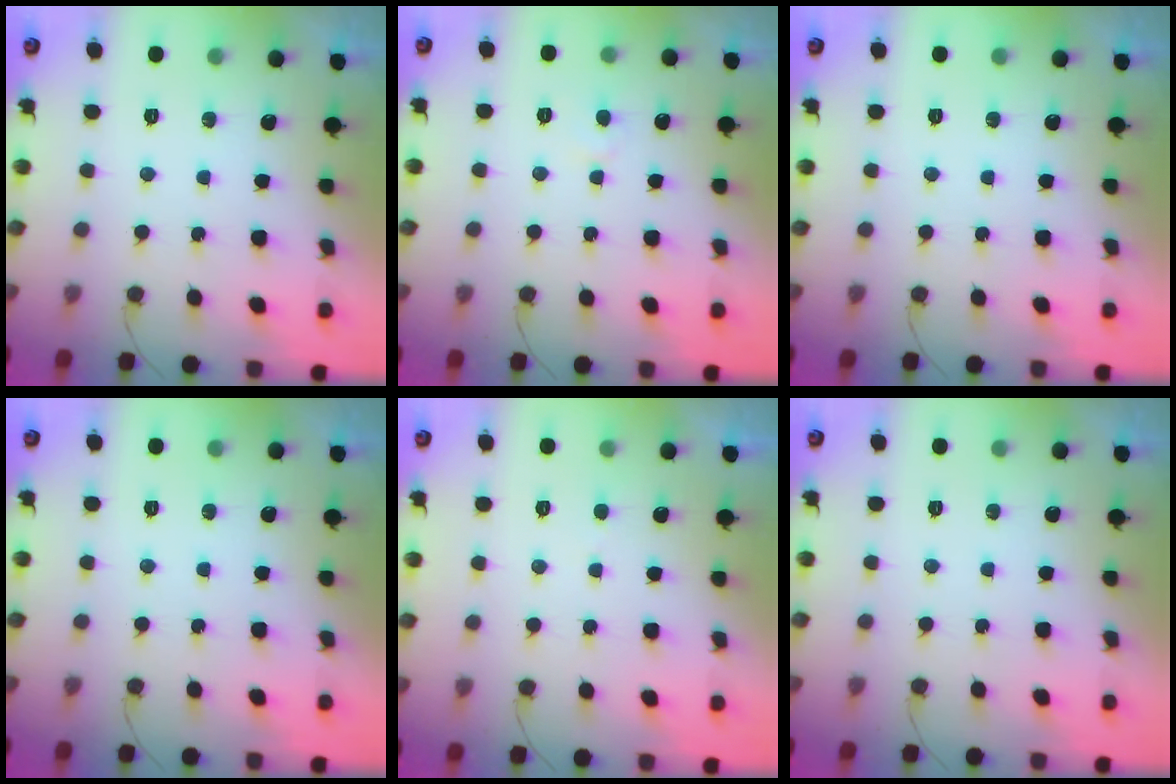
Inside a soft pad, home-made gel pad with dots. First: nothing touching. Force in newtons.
{"total": 3.9, "press": 3.9, "slide": 0.3}
{"total": 0.0}
{"total": 0.0}
{"total": 1.9, "press": 1.9, "slide": 0.3}
{"total": 0.0}